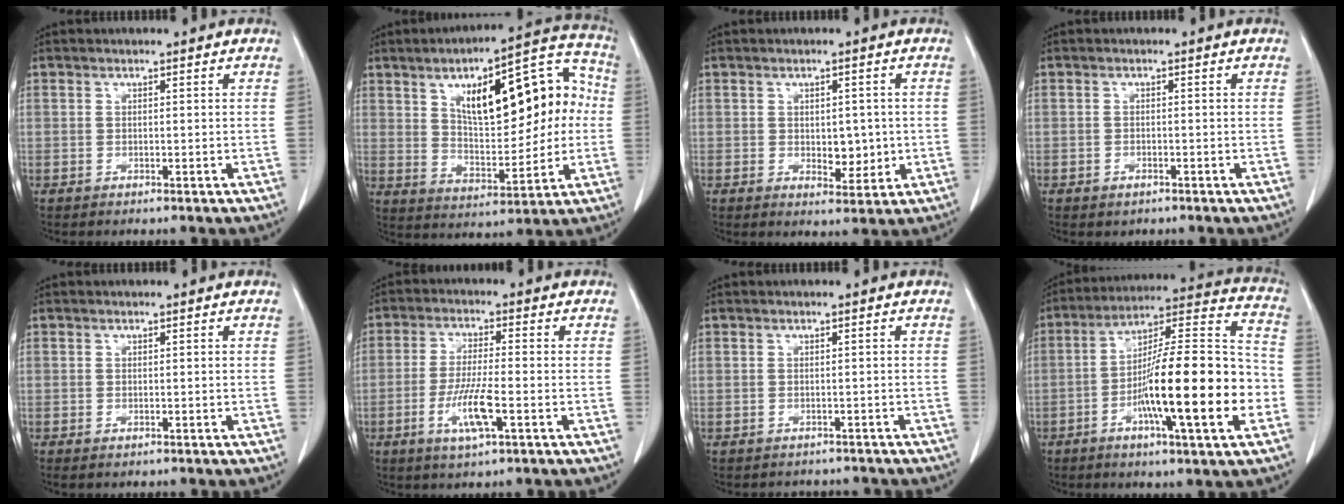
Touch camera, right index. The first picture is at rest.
{"total": 19.0, "force": [3.9, 7.6, 17.0], "torque": [-0.240, 0.042, 0.065]}
{"total": 4.4, "force": [-0.1, 2.5, 3.6], "torque": [-0.041, -0.002, 0.010]}
{"total": 1.1, "force": [-0.6, 0.8, 0.4], "torque": [-0.009, 0.001, -0.003]}
{"total": 0.8, "force": [-0.5, 0.3, 0.4], "torque": [-0.011, -0.002, -0.004]}
{"total": 7.3, "force": [-2.7, 0.7, 6.7], "torque": [-0.132, -0.009, -0.047]}
{"total": 3.9, "force": [-3.5, 1.8, 0.0], "torque": [0.000, 0.007, -0.038]}
{"total": 20.6, "force": [-5.7, 1.8, 19.7], "torque": [-0.304, 0.004, -0.090]}